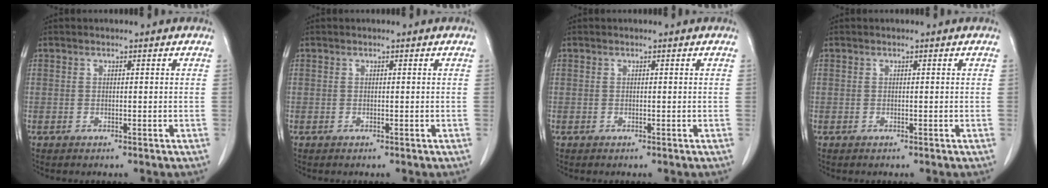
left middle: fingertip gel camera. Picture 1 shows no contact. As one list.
[{"total": 0.0}, {"total": 0.0}, {"total": 0.0}]